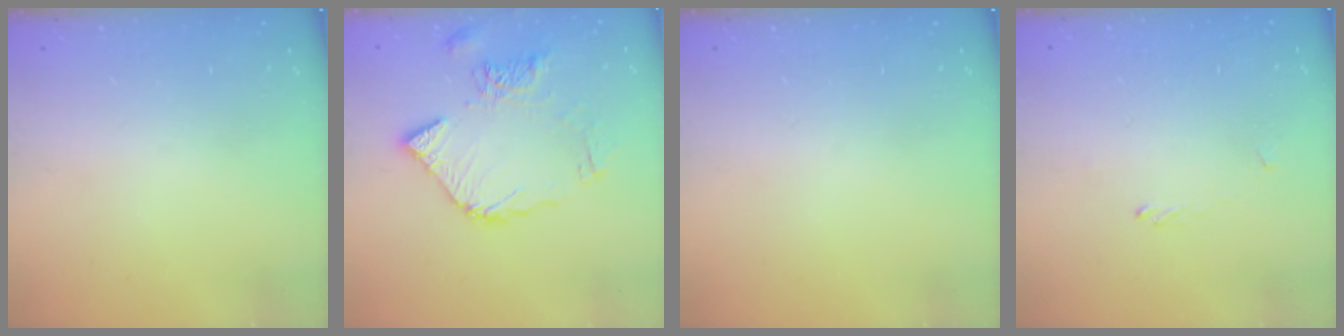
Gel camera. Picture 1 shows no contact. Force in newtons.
{"total": 12.5, "press": 12.4, "slide": 1.6}
{"total": 0.0}
{"total": 1.1, "press": 1.0, "slide": 0.5}